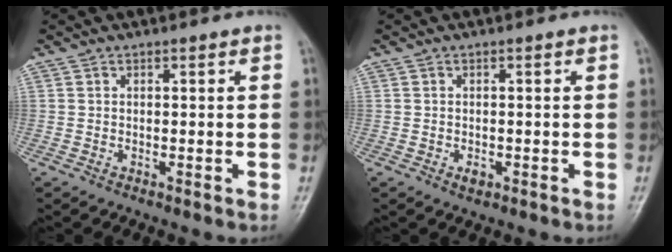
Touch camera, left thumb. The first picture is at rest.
{"total": 1.3, "force": [-0.6, 0.9, 0.8], "torque": [-0.007, 0.003, -0.007]}